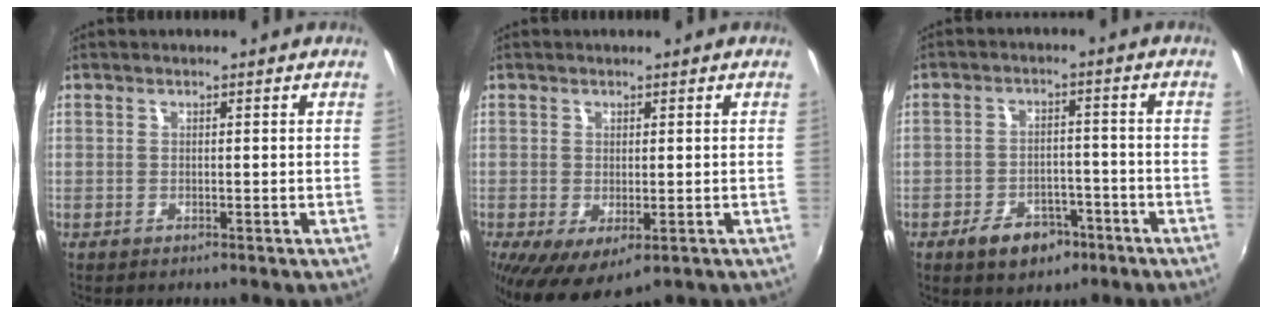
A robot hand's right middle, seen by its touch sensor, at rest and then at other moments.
{"total": 6.6, "force": [-1.6, 3.2, 5.5], "torque": [-0.097, -0.027, -0.017]}
{"total": 7.6, "force": [-4.7, 4.6, 3.9], "torque": [-0.088, 0.010, -0.060]}